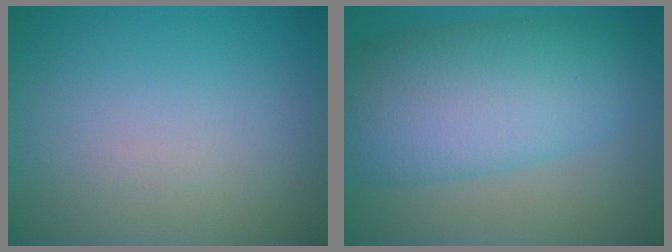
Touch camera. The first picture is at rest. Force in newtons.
{"total": 10.0, "press": 10.0, "slide": 0.3}